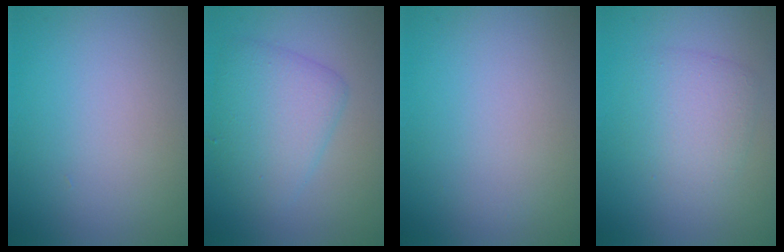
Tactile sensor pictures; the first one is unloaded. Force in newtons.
{"total": 4.4, "press": 4.4, "slide": 0.0}
{"total": 0.0}
{"total": 3.0, "press": 3.0, "slide": 0.1}